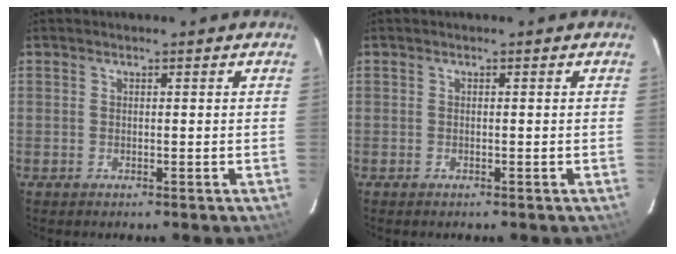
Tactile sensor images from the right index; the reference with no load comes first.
{"total": 0.0}